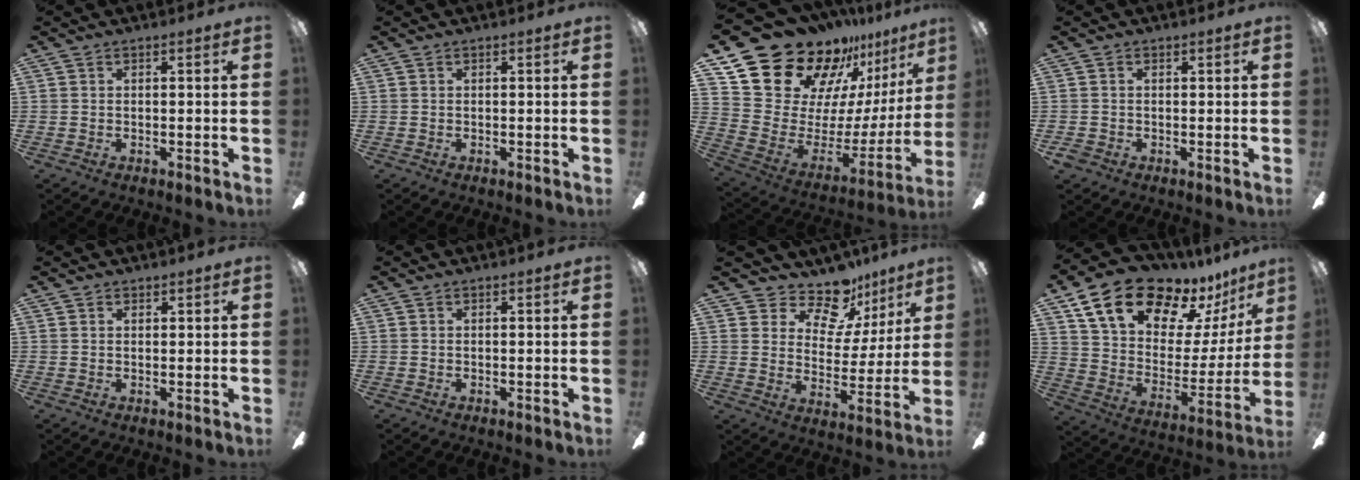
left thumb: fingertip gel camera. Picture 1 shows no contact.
{"total": 0.0}
{"total": 25.0, "force": [20.1, 12.0, 8.8], "torque": [-0.165, -0.142, 0.383]}
{"total": 1.8, "force": [-0.3, 1.7, 0.5], "torque": [-0.007, 0.005, -0.006]}
{"total": 0.9, "force": [0.8, 0.4, 0.0], "torque": [0.000, -0.001, 0.017]}
{"total": 0.0}
{"total": 13.9, "force": [11.2, 6.8, 4.8], "torque": [-0.082, -0.083, 0.203]}
{"total": 21.4, "force": [16.2, 10.1, 9.5], "torque": [-0.162, -0.108, 0.297]}